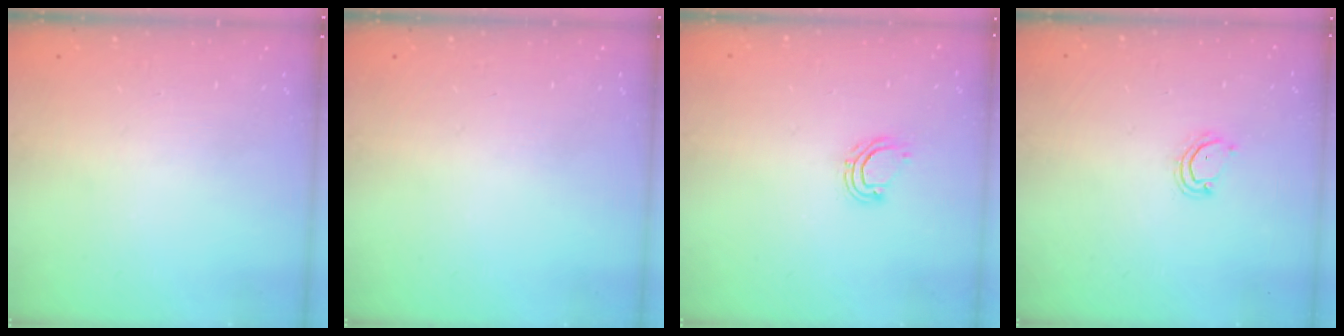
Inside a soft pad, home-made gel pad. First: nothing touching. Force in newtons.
{"total": 0.0}
{"total": 4.5, "press": 4.5, "slide": 0.2}
{"total": 3.9, "press": 3.9, "slide": 0.4}